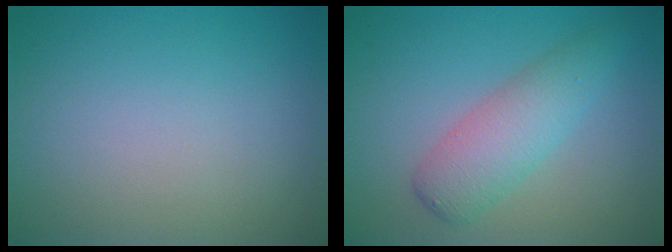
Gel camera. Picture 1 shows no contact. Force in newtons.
{"total": 4.1, "press": 4.1, "slide": 0.0}